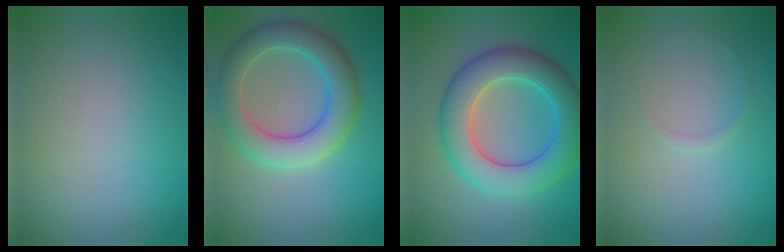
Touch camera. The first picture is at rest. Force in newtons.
{"total": 6.1, "press": 6.1, "slide": 0.4}
{"total": 7.7, "press": 7.7, "slide": 0.3}
{"total": 0.6, "press": 0.6, "slide": 0.1}